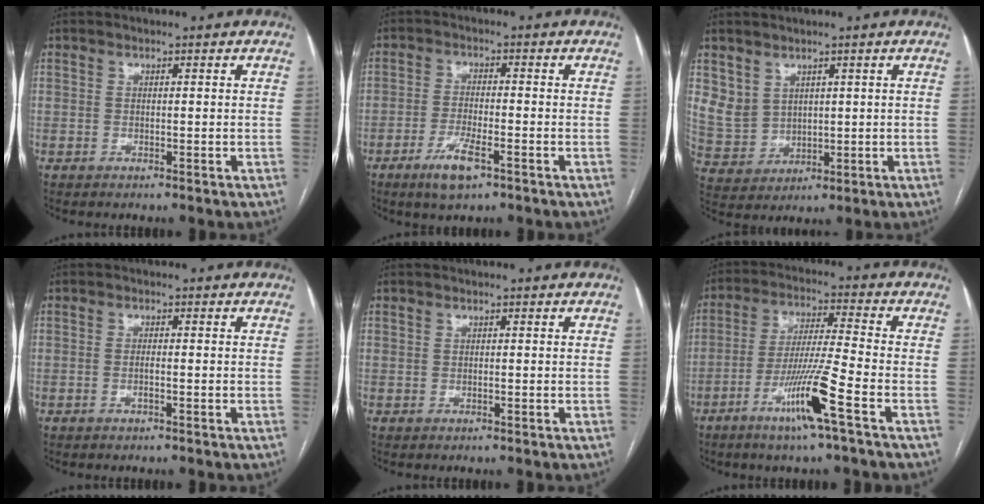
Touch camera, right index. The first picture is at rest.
{"total": 5.7, "force": [-3.3, 1.2, 4.5], "torque": [-0.090, -0.006, -0.055]}
{"total": 6.2, "force": [2.8, 5.2, 1.7], "torque": [-0.044, 0.011, 0.077]}
{"total": 1.3, "force": [-0.5, 0.2, 1.2], "torque": [-0.023, 0.001, -0.008]}
{"total": 0.0}
{"total": 11.1, "force": [-5.5, -1.1, 9.6], "torque": [-0.185, -0.015, -0.106]}